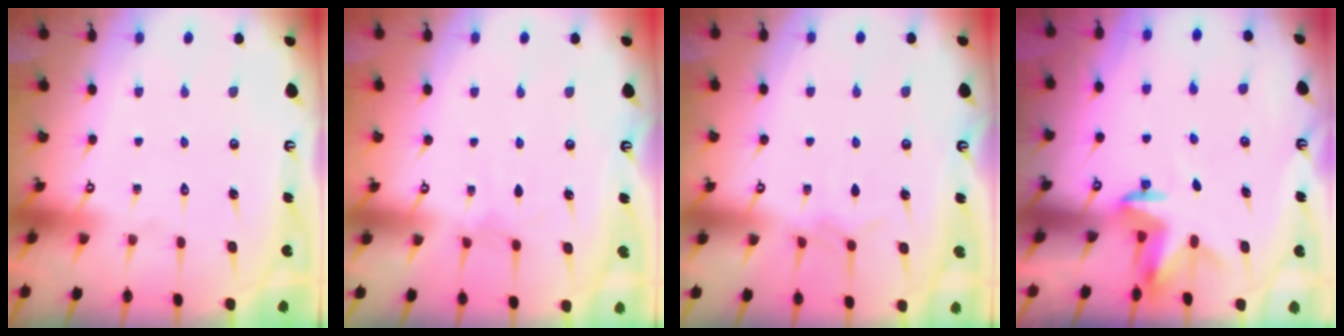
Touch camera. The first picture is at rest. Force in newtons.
{"total": 3.2, "press": 3.2, "slide": 0.5}
{"total": 4.5, "press": 4.5, "slide": 0.3}
{"total": 3.3, "press": 3.3, "slide": 0.2}